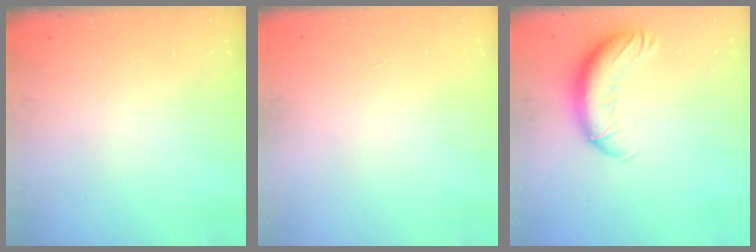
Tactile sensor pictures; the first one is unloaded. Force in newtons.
{"total": 0.0}
{"total": 11.8, "press": 11.6, "slide": 2.5}